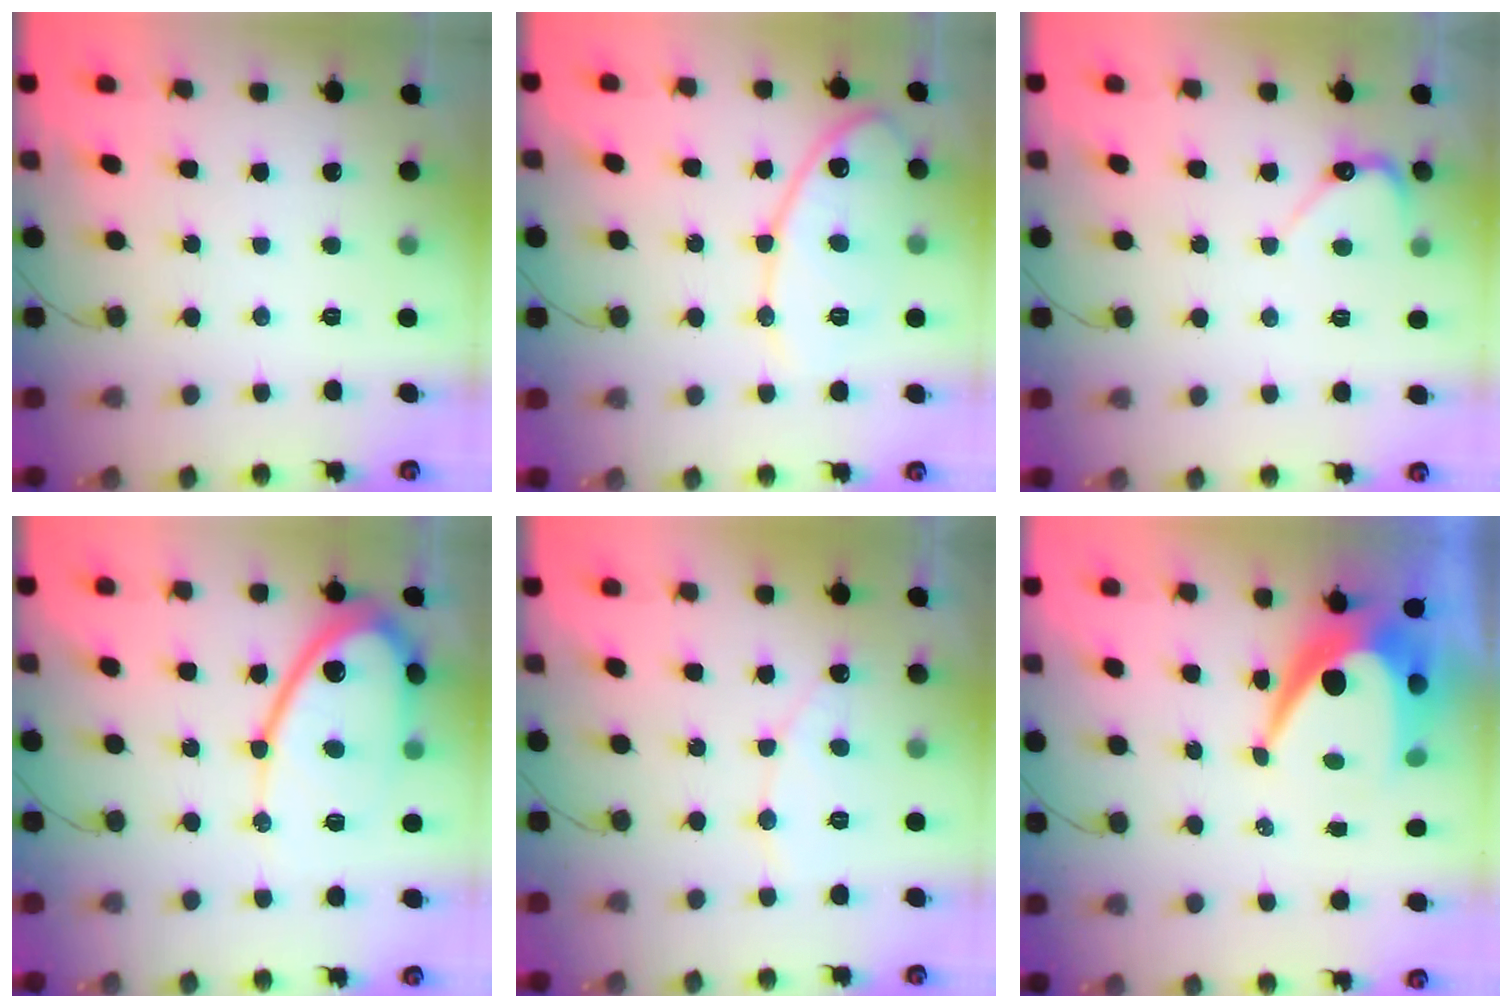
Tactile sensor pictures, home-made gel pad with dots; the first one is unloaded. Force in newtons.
{"total": 13.9, "press": 13.8, "slide": 1.4}
{"total": 4.2, "press": 4.2, "slide": 0.4}
{"total": 14.6, "press": 14.6, "slide": 1.1}
{"total": 5.8, "press": 5.8, "slide": 0.5}
{"total": 10.6, "press": 10.6, "slide": 0.8}